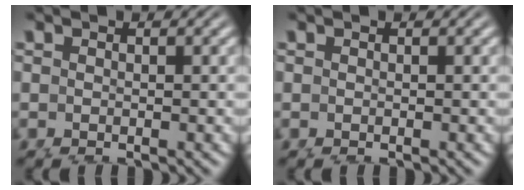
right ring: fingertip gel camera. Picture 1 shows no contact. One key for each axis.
{"total": 0.0}